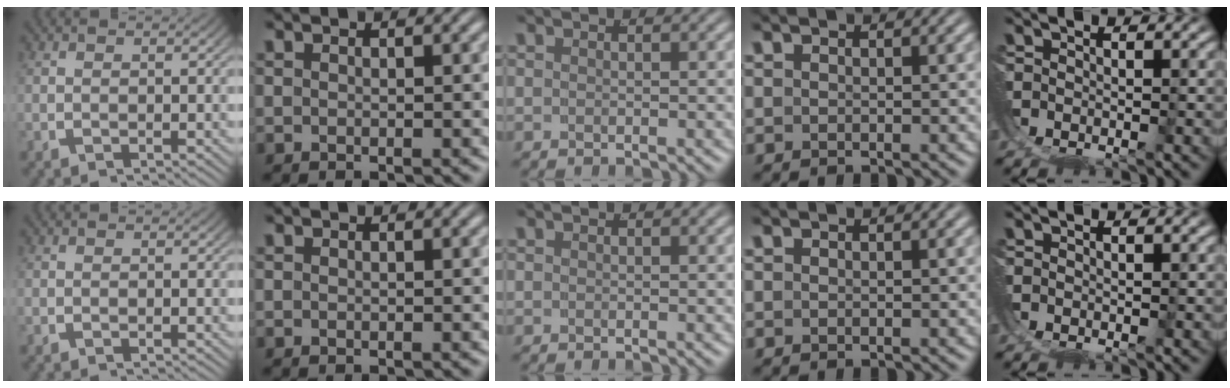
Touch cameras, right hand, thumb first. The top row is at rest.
{}